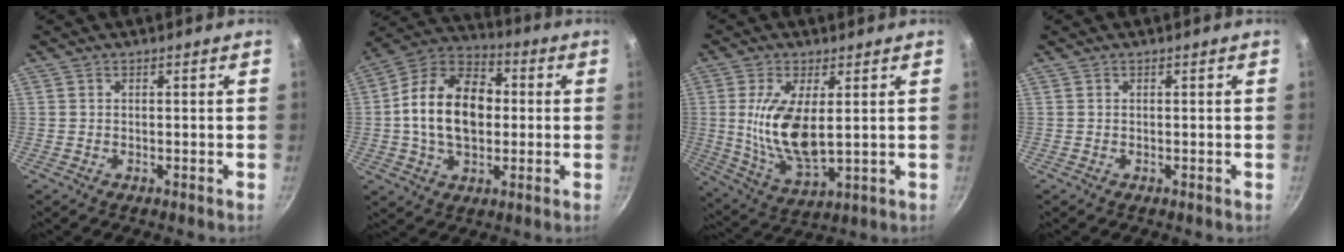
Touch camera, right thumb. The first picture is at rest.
{"total": 17.7, "force": [0.4, 12.0, 13.0], "torque": [-0.190, 0.030, -0.008]}
{"total": 12.9, "force": [1.7, 5.5, 11.6], "torque": [-0.225, -0.019, 0.041]}
{"total": 0.0}